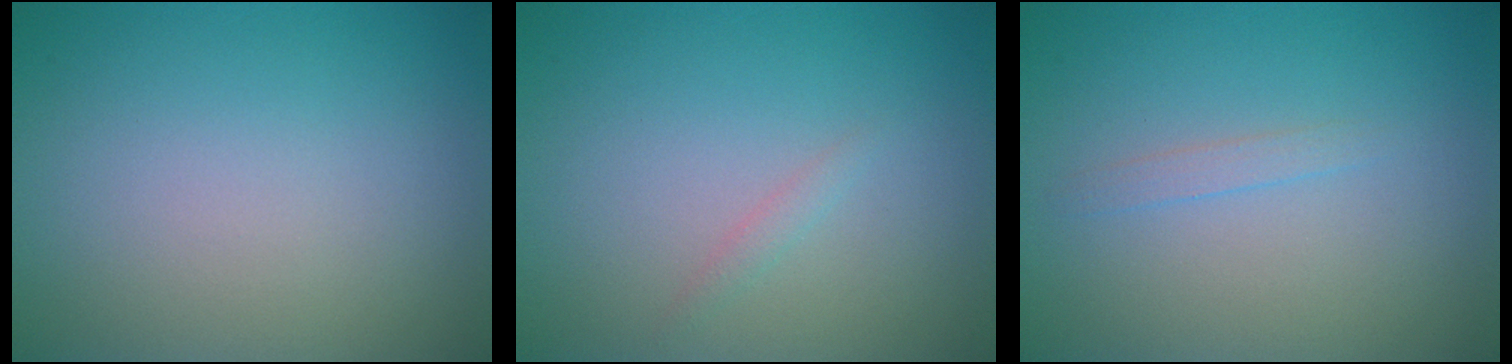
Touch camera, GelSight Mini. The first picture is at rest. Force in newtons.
{"total": 0.7, "press": 0.7, "slide": 0.1}
{"total": 0.8, "press": 0.8, "slide": 0.1}